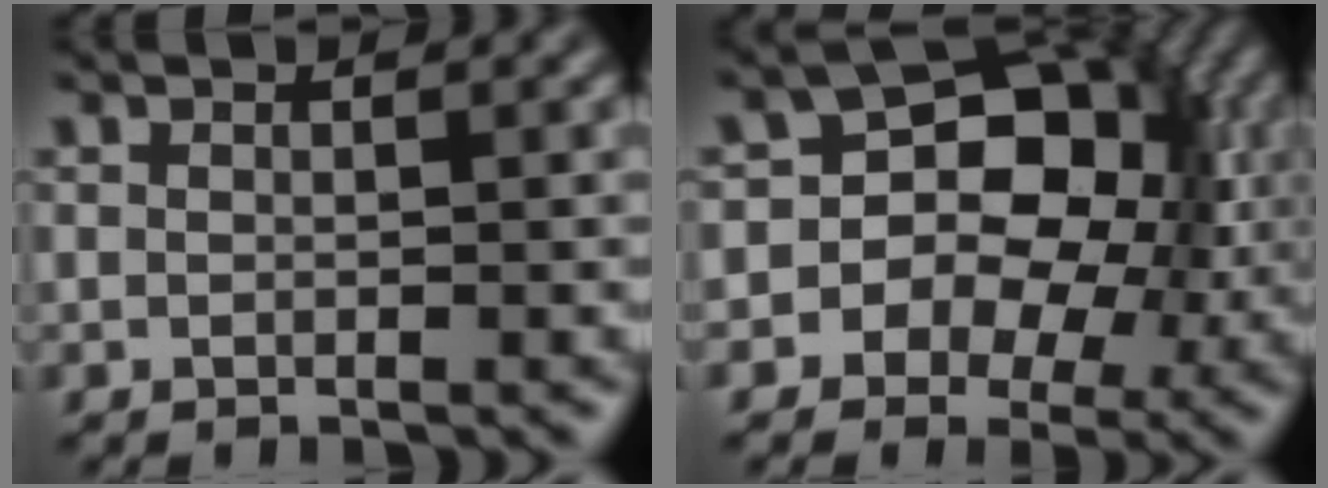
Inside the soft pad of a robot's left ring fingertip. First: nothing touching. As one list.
[{"total": 8.4, "force": [-0.8, 6.7, 5.1], "torque": [-0.029, 0.021, -0.035]}]